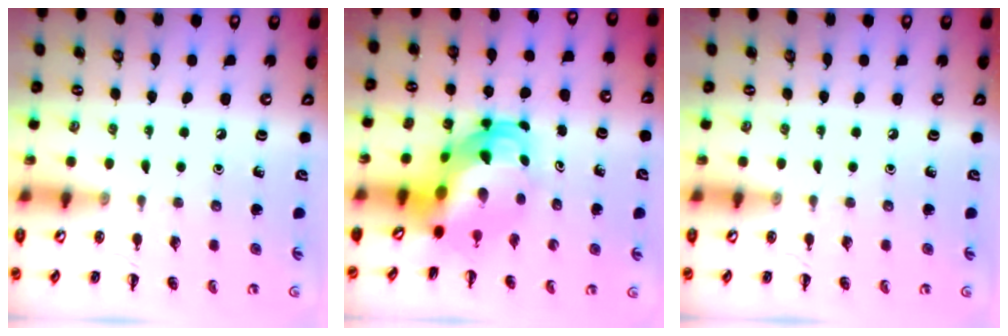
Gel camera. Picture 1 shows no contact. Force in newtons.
{"total": 7.8, "press": 7.6, "slide": 2.0}
{"total": 0.0}